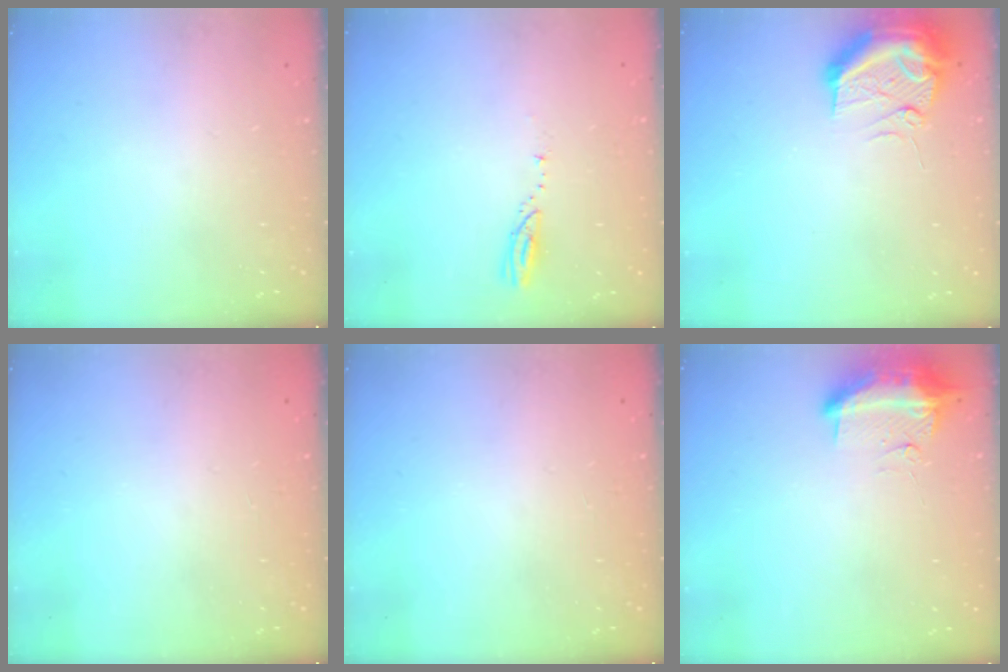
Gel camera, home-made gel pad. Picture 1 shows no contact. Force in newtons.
{"total": 3.1, "press": 3.1, "slide": 0.2}
{"total": 12.2, "press": 11.9, "slide": 2.6}
{"total": 0.0}
{"total": 0.0}
{"total": 19.1, "press": 13.0, "slide": 14.0}